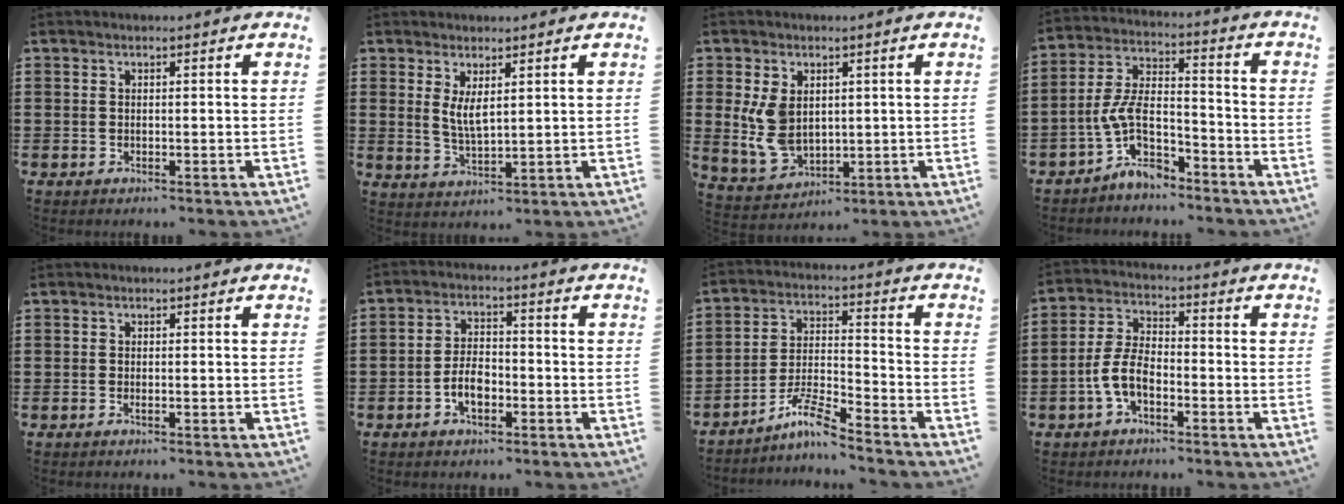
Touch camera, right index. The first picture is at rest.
{"total": 3.7, "force": [1.5, 1.2, 3.1], "torque": [-0.065, 0.002, 0.027]}
{"total": 6.9, "force": [1.3, 4.8, 4.7], "torque": [-0.127, 0.003, 0.021]}
{"total": 7.9, "force": [-5.0, 3.5, 5.1], "torque": [-0.122, -0.006, -0.102]}
{"total": 0.6, "force": [-0.4, -0.1, 0.5], "torque": [-0.009, -0.005, -0.007]}
{"total": 4.8, "force": [-2.0, 2.5, 3.6], "torque": [-0.076, 0.001, -0.039]}
{"total": 7.3, "force": [-6.1, 0.5, 4.1], "torque": [-0.094, -0.006, -0.119]}
{"total": 6.3, "force": [-2.5, 3.1, 4.9], "torque": [-0.118, 0.002, -0.055]}